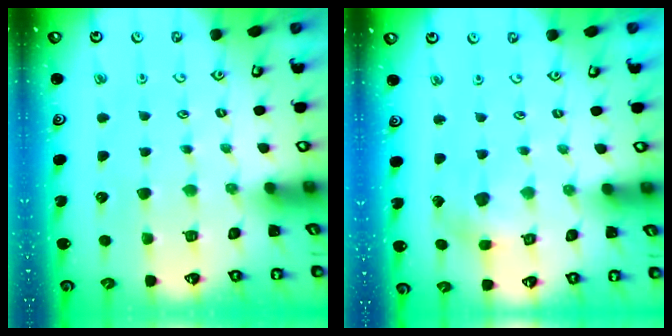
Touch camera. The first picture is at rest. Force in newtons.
{"total": 4.3, "press": 4.3, "slide": 0.5}